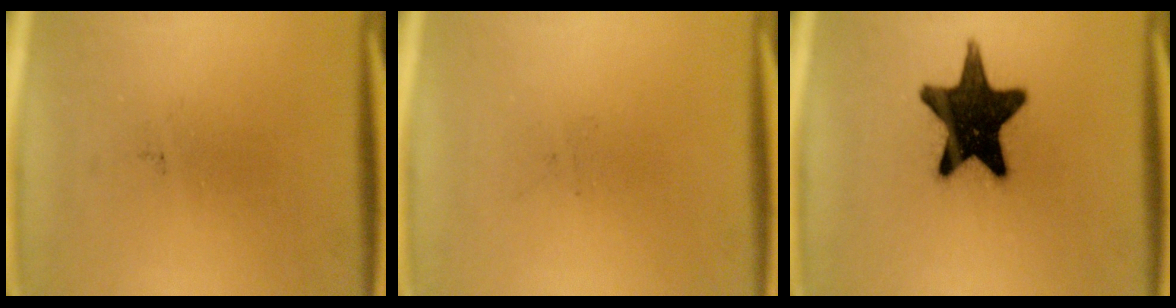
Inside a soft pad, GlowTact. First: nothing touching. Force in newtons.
{"total": 0.0}
{"total": 18.2}